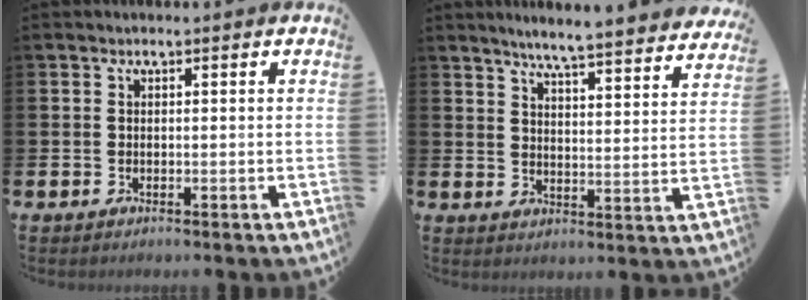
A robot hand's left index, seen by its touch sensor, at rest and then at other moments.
{"total": 5.9, "force": [5.7, -0.3, 1.5], "torque": [-0.042, -0.046, 0.095]}